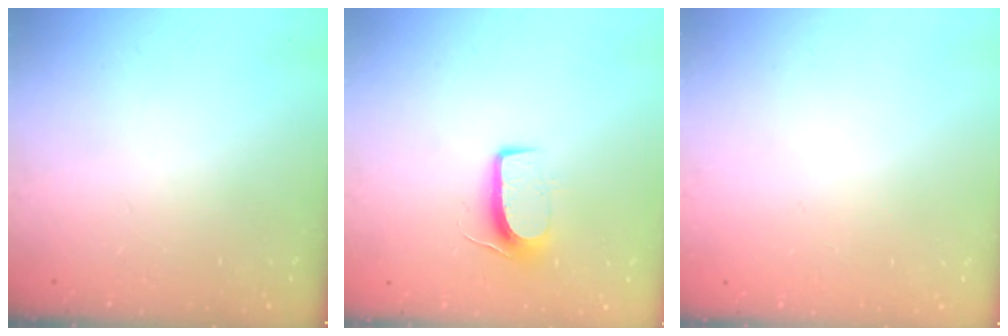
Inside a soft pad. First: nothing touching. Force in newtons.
{"total": 7.6, "press": 7.6, "slide": 0.5}
{"total": 0.7, "press": 0.6, "slide": 0.3}